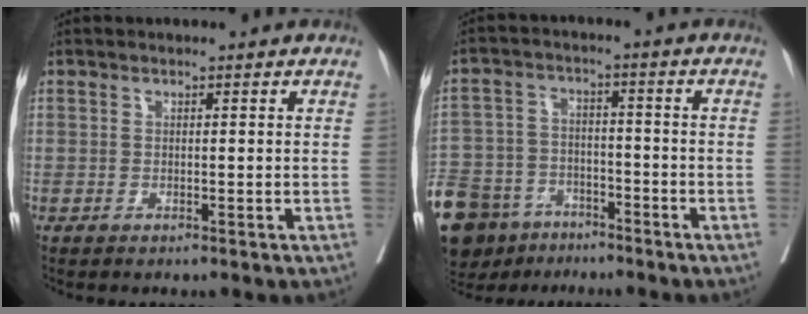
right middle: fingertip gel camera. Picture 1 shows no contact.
{"total": 19.3, "force": [-13.5, 11.2, 8.0], "torque": [-0.229, -0.014, -0.219]}